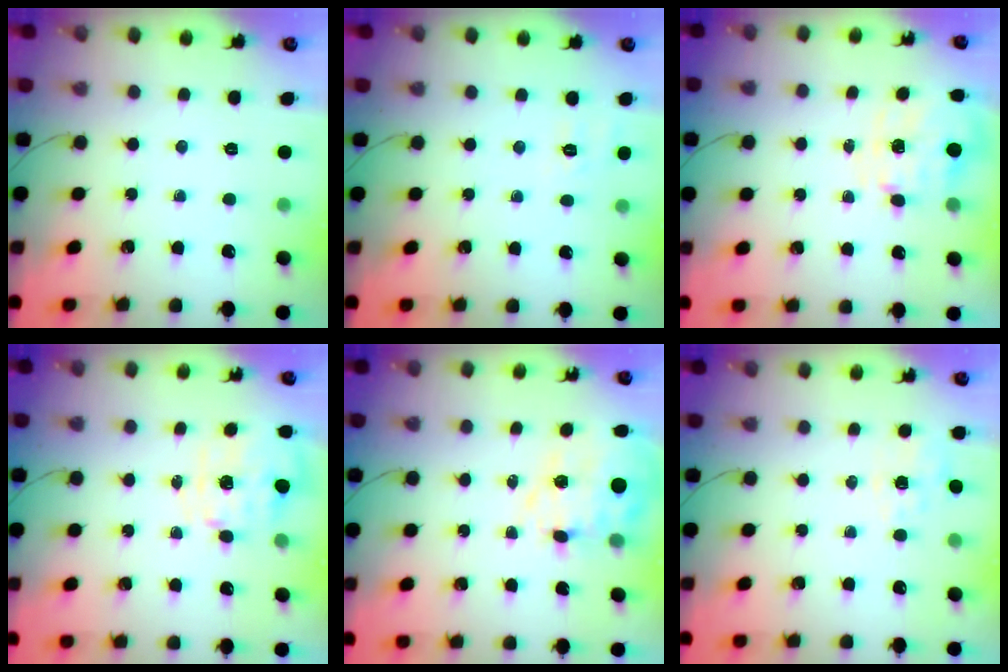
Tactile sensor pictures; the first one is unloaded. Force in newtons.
{"total": 2.1, "press": 0.8, "slide": 1.9}
{"total": 3.6, "press": 3.5, "slide": 1.0}
{"total": 2.8, "press": 2.6, "slide": 0.9}
{"total": 14.1, "press": 13.7, "slide": 3.5}
{"total": 2.5, "press": 1.9, "slide": 1.6}